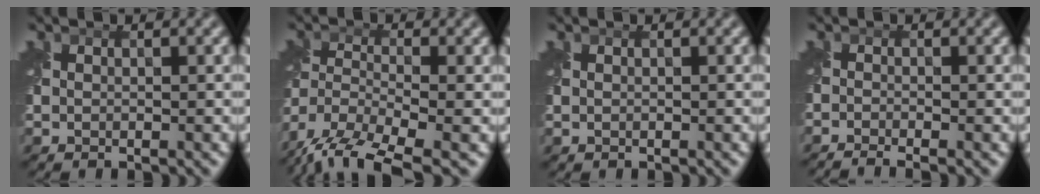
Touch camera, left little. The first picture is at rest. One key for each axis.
{"total": 10.3, "fx": -8.3, "fy": 3.1, "fz": 5.3, "tx": -0.112, "ty": -0.022, "tz": -0.140}
{"total": 0.6, "fx": 0.5, "fy": -0.1, "fz": -0.3, "tx": 0.006, "ty": 0.009, "tz": 0.011}
{"total": 2.5, "fx": -1.9, "fy": 0.5, "fz": 1.5, "tx": -0.023, "ty": 0.002, "tz": -0.033}